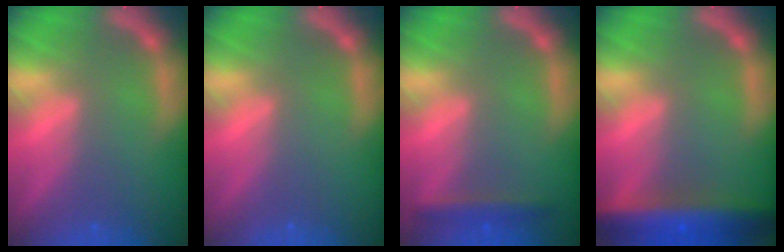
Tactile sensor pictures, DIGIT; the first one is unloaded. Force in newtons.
{"total": 0.0}
{"total": 2.4}
{"total": 8.6}